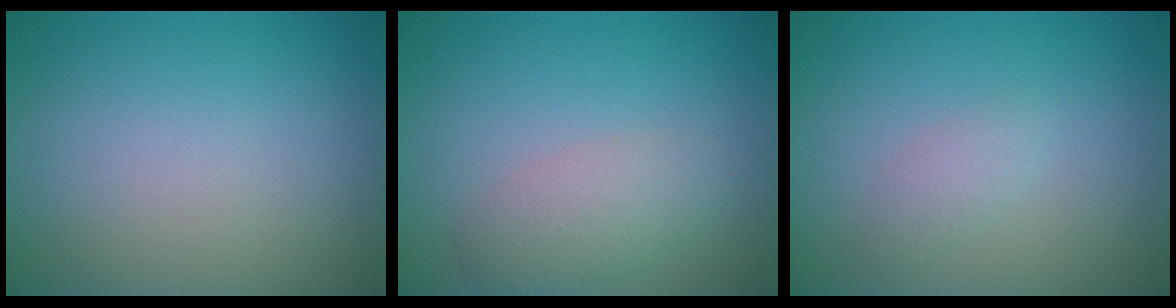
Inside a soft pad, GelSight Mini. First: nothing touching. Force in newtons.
{"total": 2.8, "press": 2.8, "slide": 0.1}
{"total": 1.2, "press": 1.2, "slide": 0.0}